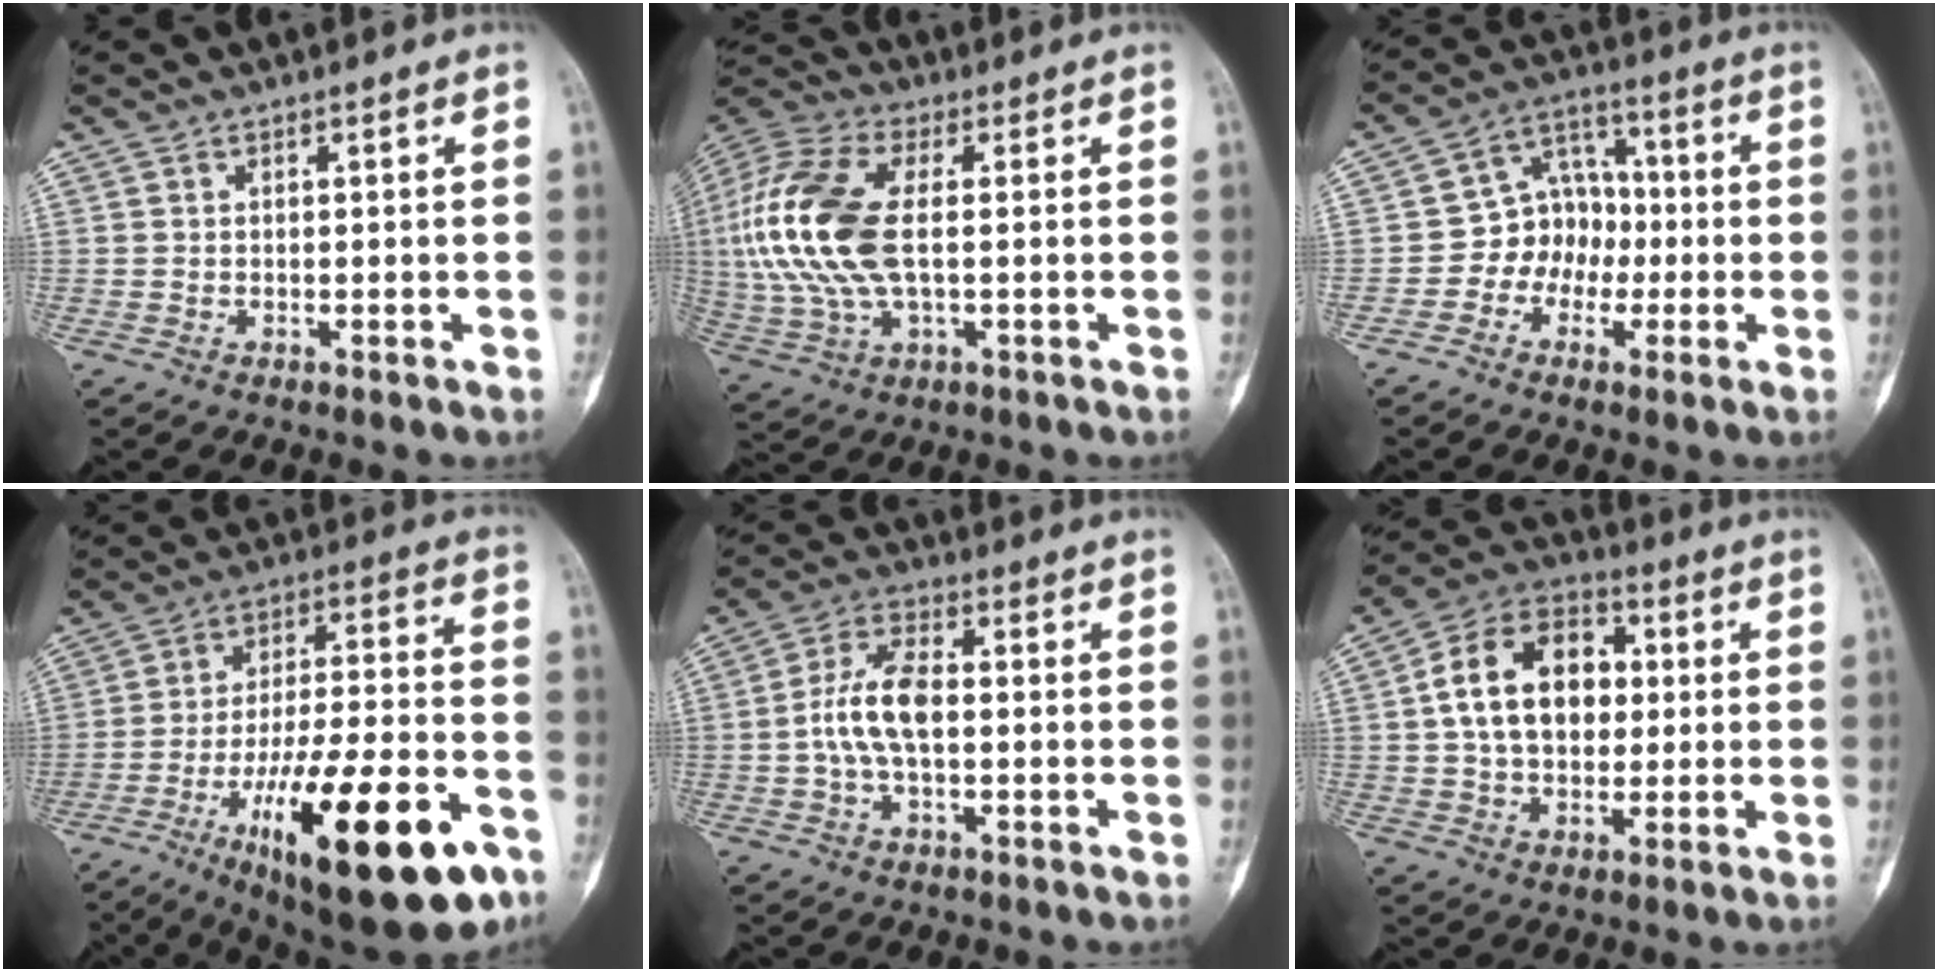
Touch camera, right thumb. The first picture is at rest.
{"total": 18.9, "force": [0.7, 9.4, 16.3], "torque": [-0.379, 0.007, 0.013]}
{"total": 8.8, "force": [-1.9, 7.6, 4.1], "torque": [-0.021, 0.036, -0.046]}
{"total": 27.9, "force": [-12.7, 8.8, 23.2], "torque": [-0.340, 0.052, -0.188]}
{"total": 9.0, "force": [-0.5, 4.4, 7.9], "torque": [-0.165, 0.024, -0.015]}
{"total": 15.6, "force": [1.7, 10.9, 11.1], "torque": [-0.159, 0.020, 0.022]}